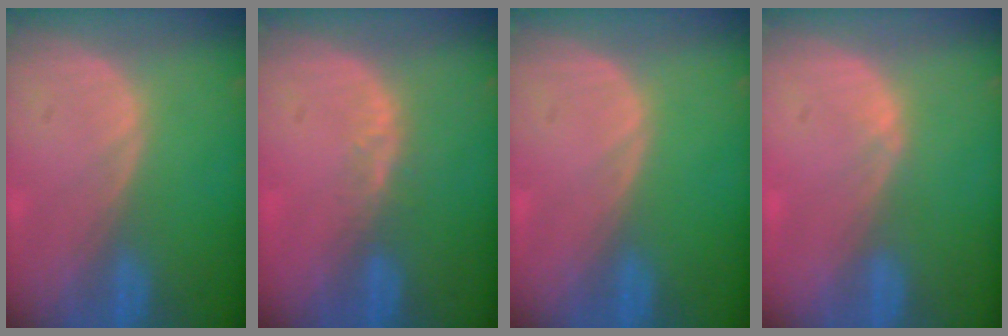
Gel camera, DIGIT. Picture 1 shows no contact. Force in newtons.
{"total": 2.4, "press": 1.8, "slide": 1.5}
{"total": 0.0}
{"total": 0.7, "press": 0.7, "slide": 0.3}